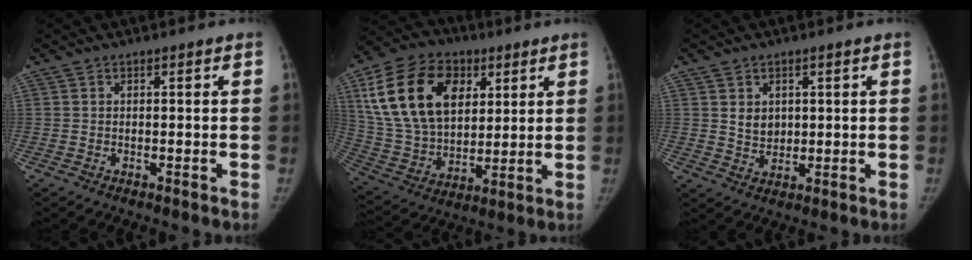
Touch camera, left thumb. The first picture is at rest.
{"total": 23.5, "force": [8.4, 15.7, 15.4], "torque": [-0.275, -0.008, 0.155]}
{"total": 3.9, "force": [1.2, 3.2, 2.0], "torque": [-0.016, -0.011, 0.029]}